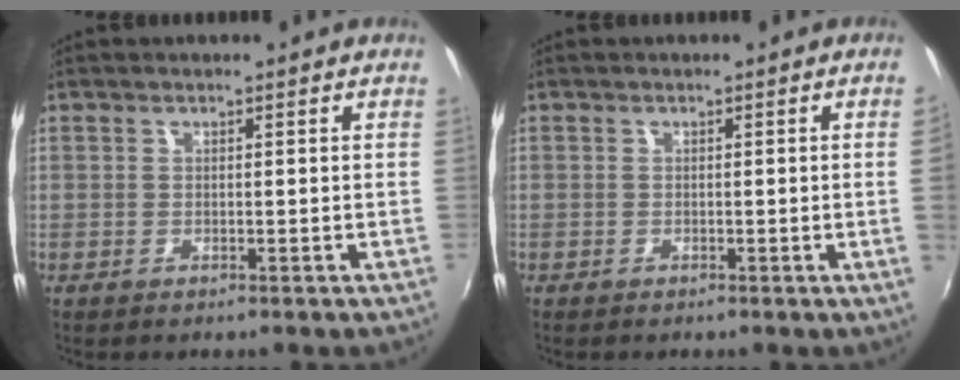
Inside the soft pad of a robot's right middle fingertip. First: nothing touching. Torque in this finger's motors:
{"motor_torque": [0.23, -0.31, -1.05, -0.21]}